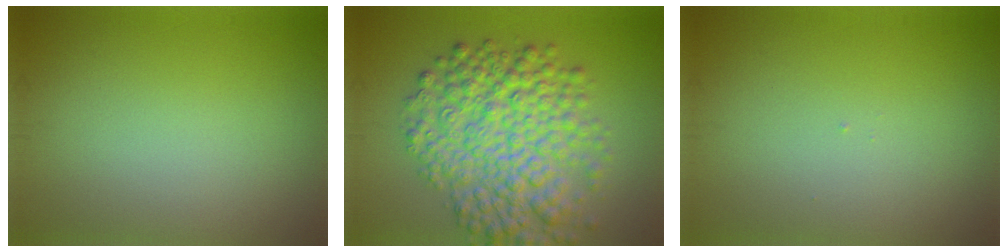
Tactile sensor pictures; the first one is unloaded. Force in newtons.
{"total": 8.9, "press": 8.9, "slide": 0.1}
{"total": 0.0}